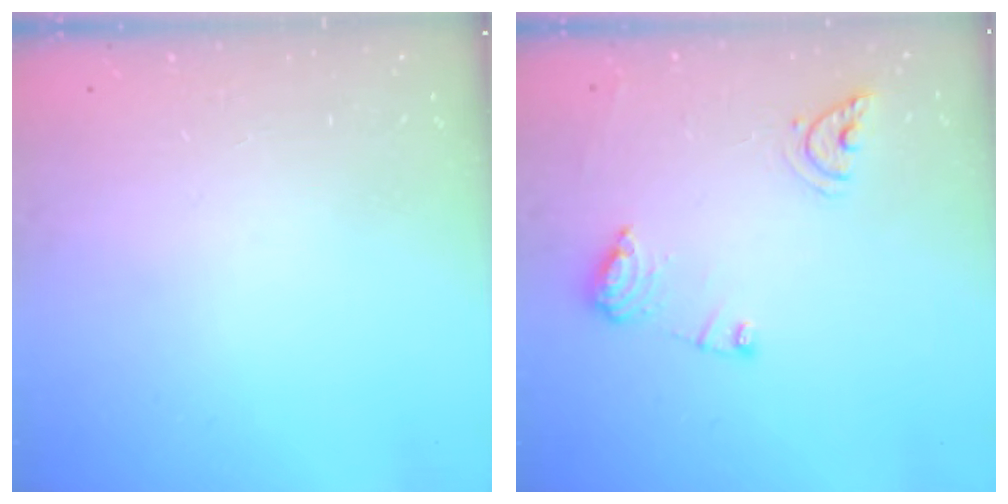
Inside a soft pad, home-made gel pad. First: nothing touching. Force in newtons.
{"total": 10.3, "press": 10.2, "slide": 1.1}